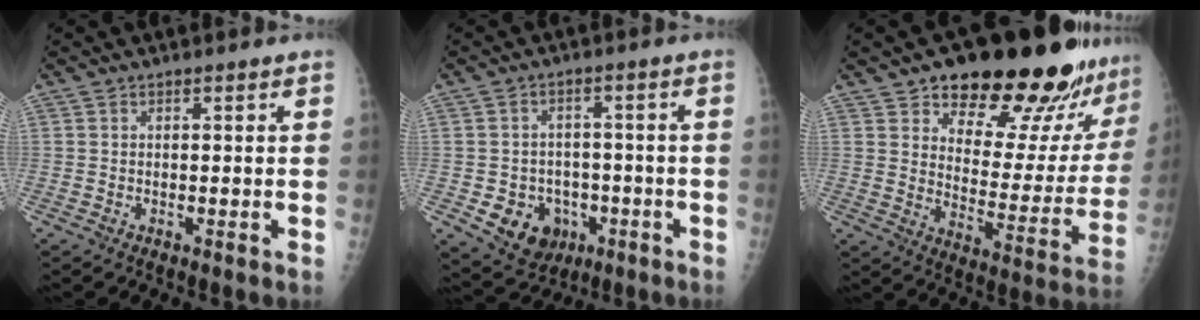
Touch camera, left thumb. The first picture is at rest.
{"total": 9.3, "force": [-3.0, 7.9, 3.8], "torque": [-0.037, 0.016, -0.033]}
{"total": 24.9, "force": [18.2, 8.9, 14.4], "torque": [-0.153, -0.099, 0.248]}